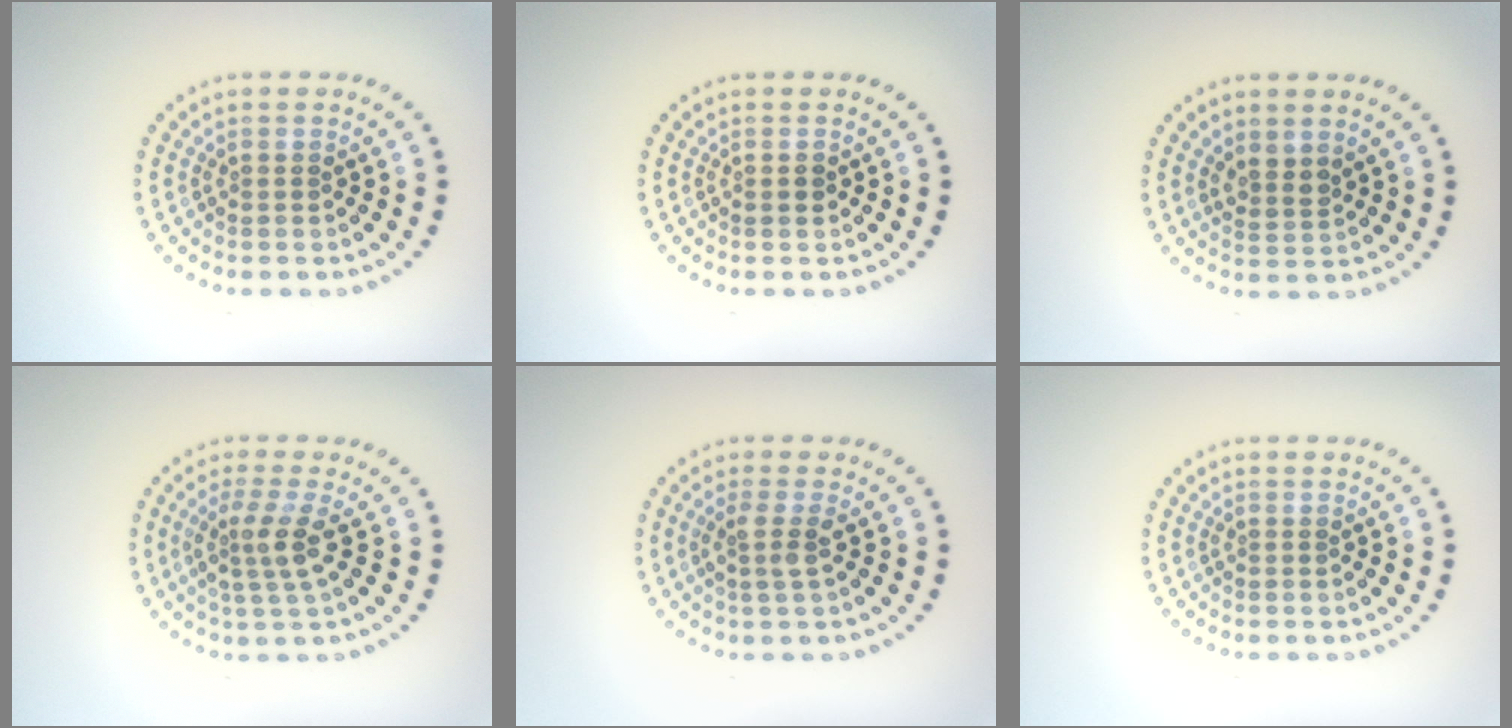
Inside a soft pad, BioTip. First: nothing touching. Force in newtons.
{"total": 0.8, "press": 0.8, "slide": 0.1}
{"total": 1.5, "press": 1.2, "slide": 0.9}
{"total": 2.9, "press": 2.3, "slide": 1.8}
{"total": 1.9, "press": 1.3, "slide": 1.3}
{"total": 0.0}